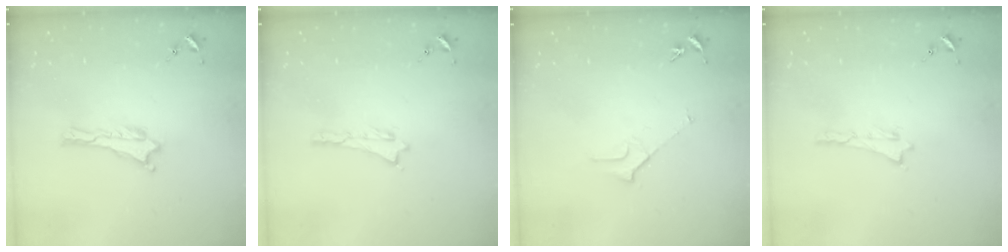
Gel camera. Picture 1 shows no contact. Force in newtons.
{"total": 0.0}
{"total": 2.3, "press": 2.3, "slide": 0.2}
{"total": 0.0}